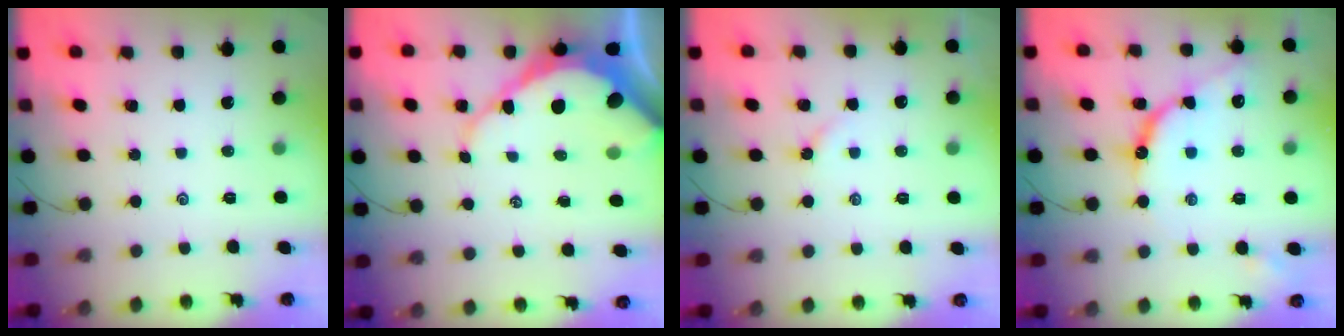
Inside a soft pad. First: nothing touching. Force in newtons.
{"total": 12.5, "press": 12.5, "slide": 0.9}
{"total": 2.3, "press": 2.3, "slide": 0.5}
{"total": 10.4, "press": 10.4, "slide": 1.0}